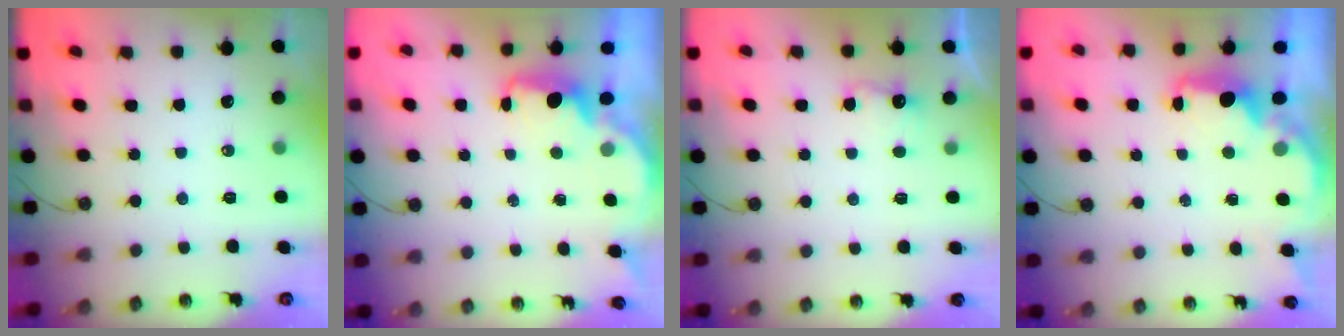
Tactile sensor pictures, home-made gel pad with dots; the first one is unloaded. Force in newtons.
{"total": 1.8, "press": 1.7, "slide": 0.7}
{"total": 3.5, "press": 3.3, "slide": 1.0}
{"total": 2.3, "press": 2.2, "slide": 0.7}